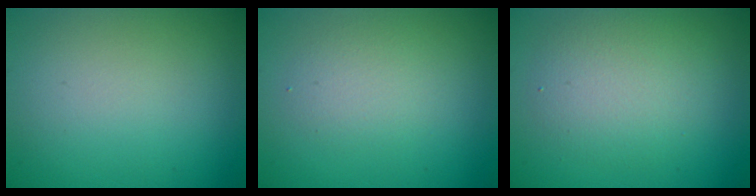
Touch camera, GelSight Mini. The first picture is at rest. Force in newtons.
{"total": 2.0, "press": 2.0, "slide": 0.1}
{"total": 4.2, "press": 4.2, "slide": 0.1}